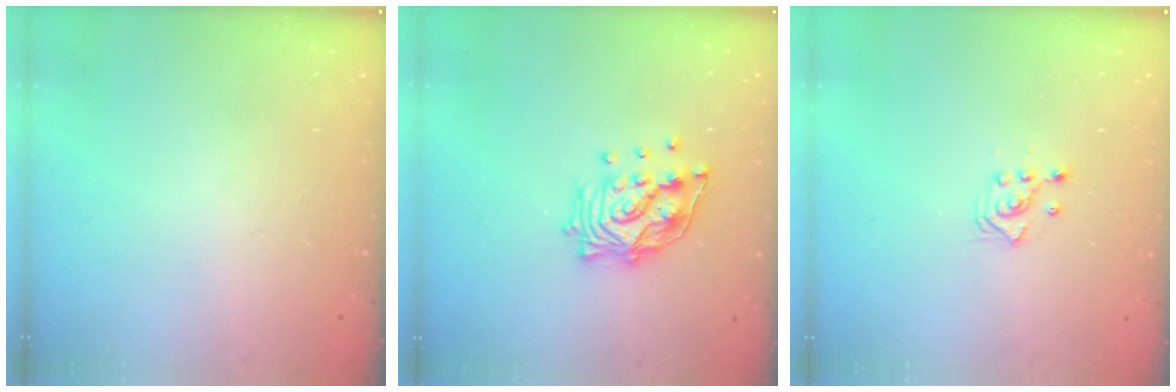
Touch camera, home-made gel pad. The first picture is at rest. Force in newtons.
{"total": 13.9, "press": 13.8, "slide": 1.4}
{"total": 2.9, "press": 2.9, "slide": 0.2}